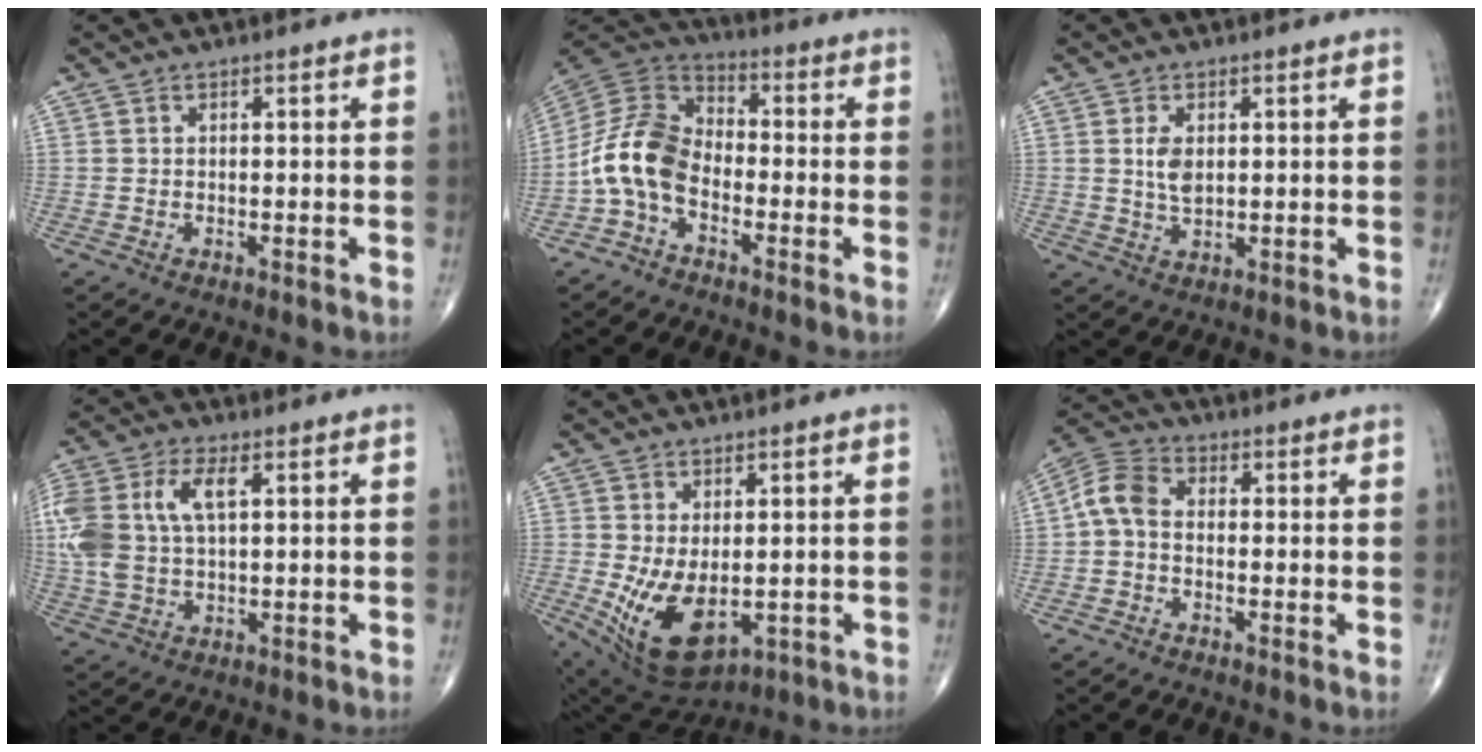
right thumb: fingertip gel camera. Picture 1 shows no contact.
{"total": 11.0, "force": [-3.7, 7.0, 7.5], "torque": [-0.146, 0.052, -0.089]}
{"total": 4.1, "force": [0.8, 2.3, 3.3], "torque": [-0.061, -0.008, 0.020]}
{"total": 14.7, "force": [3.3, 8.1, 11.8], "torque": [-0.284, 0.013, 0.065]}
{"total": 12.0, "force": [-1.9, 6.7, 9.7], "torque": [-0.167, -0.014, -0.004]}
{"total": 6.1, "force": [-0.6, 4.1, 4.5], "torque": [-0.087, 0.021, -0.027]}